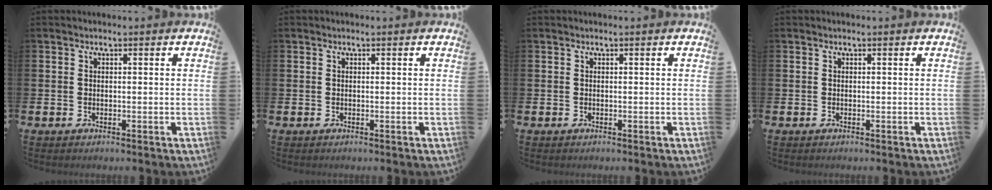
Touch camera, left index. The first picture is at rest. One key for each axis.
{"total": 0.0}
{"total": 0.0}
{"total": 0.0}